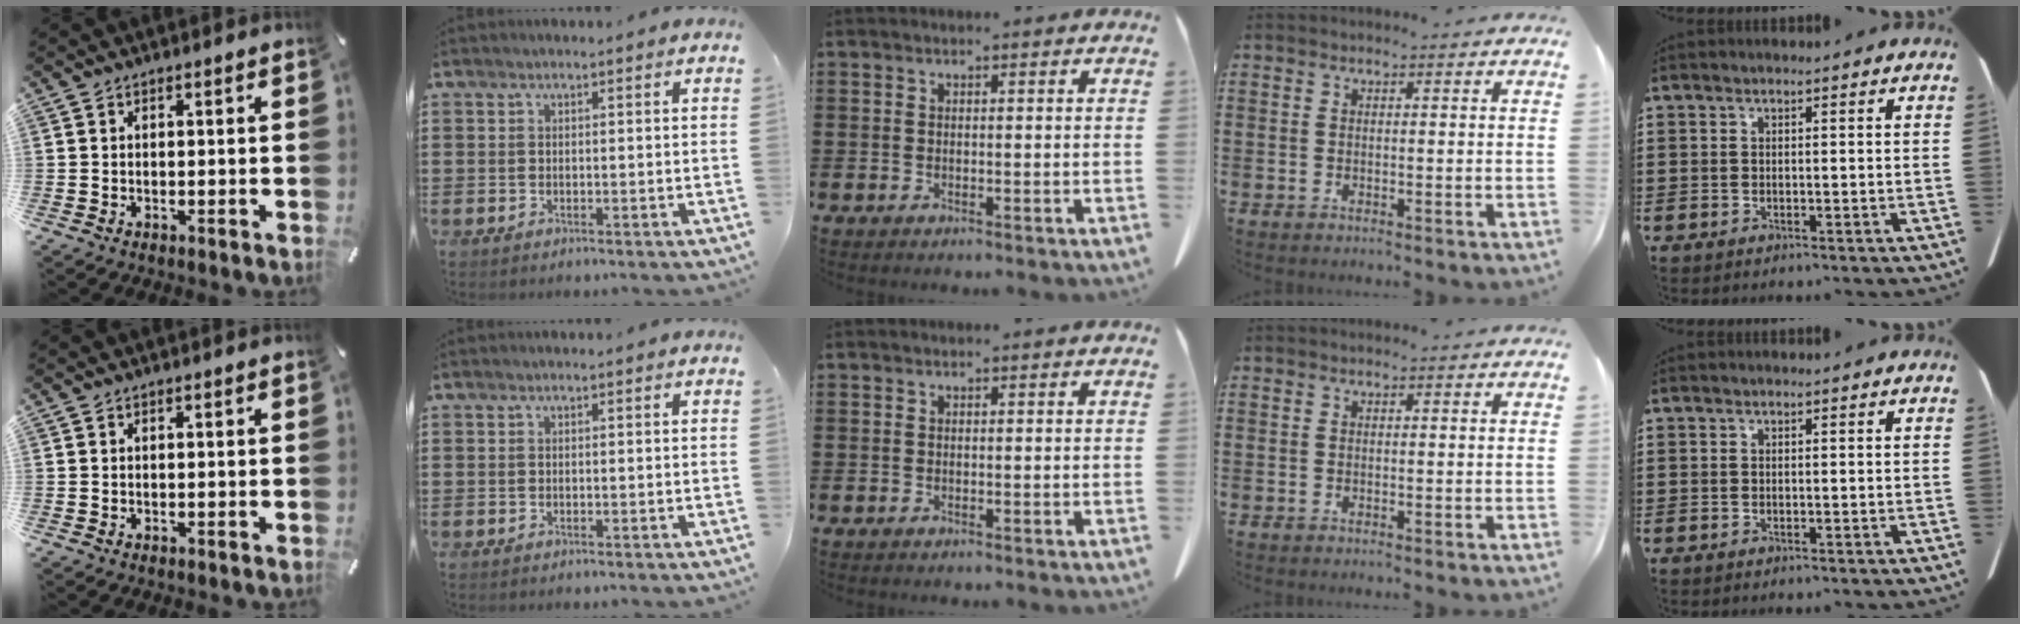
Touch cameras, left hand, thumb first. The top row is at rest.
{}